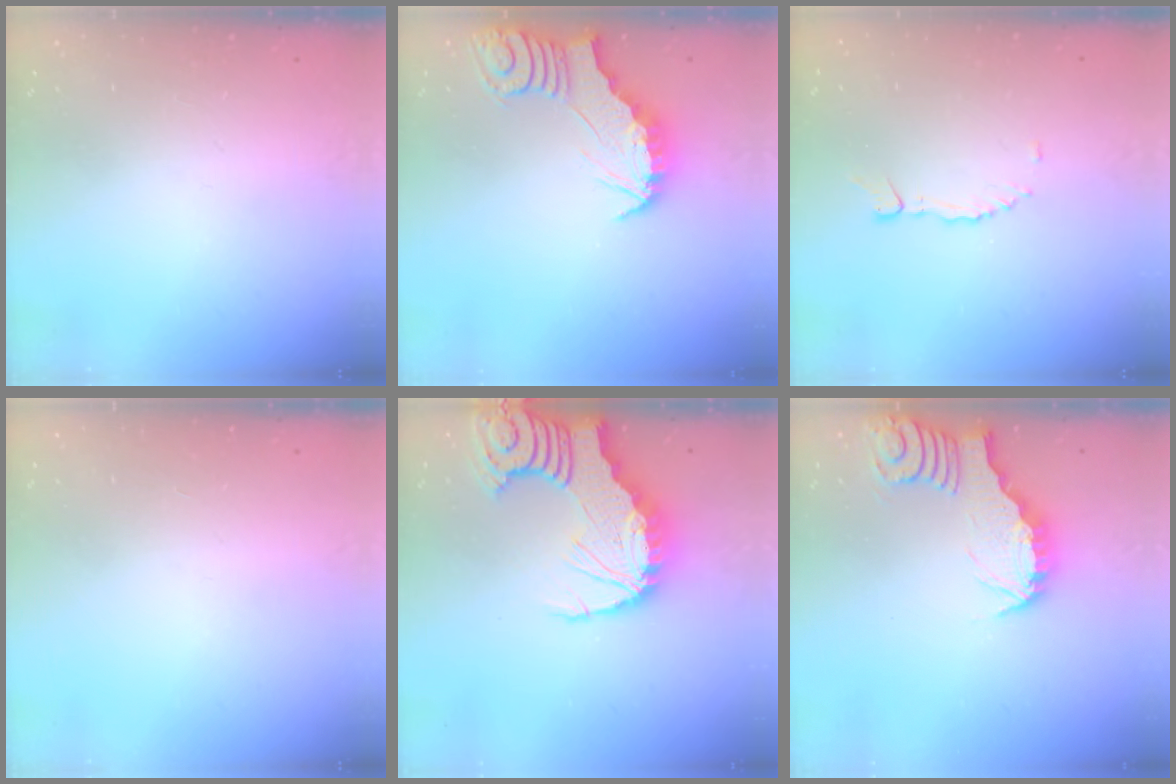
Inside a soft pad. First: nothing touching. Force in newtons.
{"total": 2.8, "press": 2.8, "slide": 0.2}
{"total": 3.4, "press": 3.4, "slide": 0.4}
{"total": 1.4, "press": 1.4, "slide": 0.0}
{"total": 15.9, "press": 15.8, "slide": 1.9}
{"total": 3.4, "press": 3.4, "slide": 0.4}